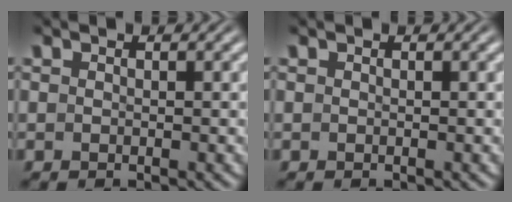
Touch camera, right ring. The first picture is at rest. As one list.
[{"total": 0.0}]